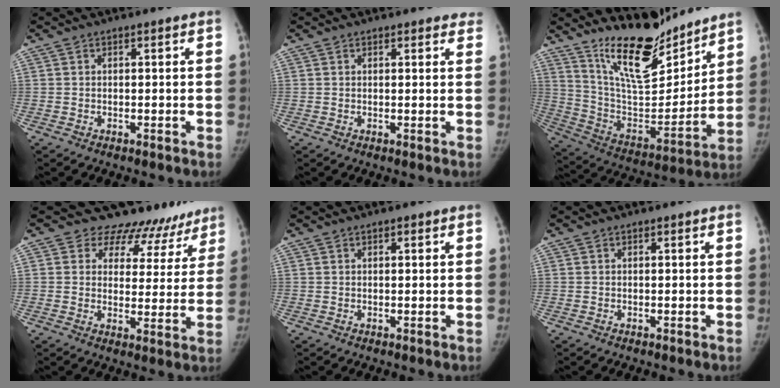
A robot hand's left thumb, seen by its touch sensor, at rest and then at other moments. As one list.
[{"total": 2.8, "force": [2.5, 1.2, 0.4], "torque": [0.026, -0.008, 0.011]}, {"total": 18.8, "force": [15.2, 6.4, 8.9], "torque": [-0.101, -0.112, 0.271]}, {"total": 16.2, "force": [13.9, 8.3, 1.3], "torque": [0.038, -0.073, 0.141]}, {"total": 0.7, "force": [0.3, 0.4, 0.5], "torque": [-0.003, 0.000, 0.004]}, {"total": 0.0}]